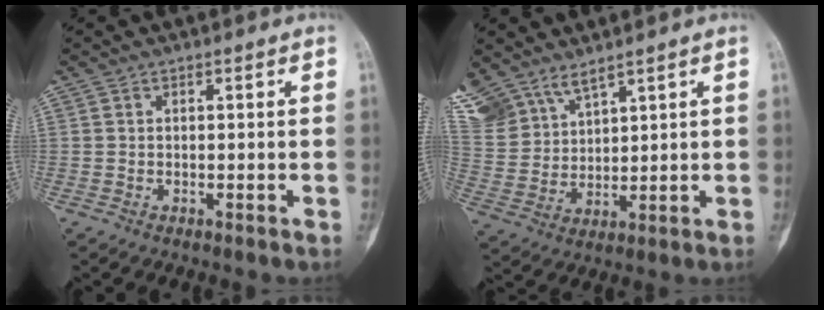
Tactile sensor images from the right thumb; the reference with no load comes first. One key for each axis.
{"total": 12.3, "fx": 9.3, "fy": 6.1, "fz": 5.2, "tx": -0.106, "ty": -0.021, "tz": 0.201}